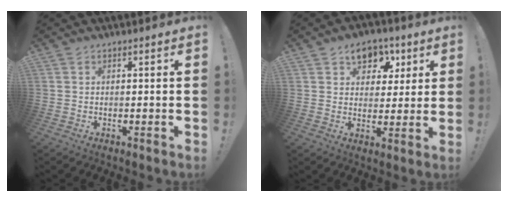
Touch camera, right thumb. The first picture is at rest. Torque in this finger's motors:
{"motor_torque": [-0.13, 0.17, 0.53, 0.05, 0.00]}